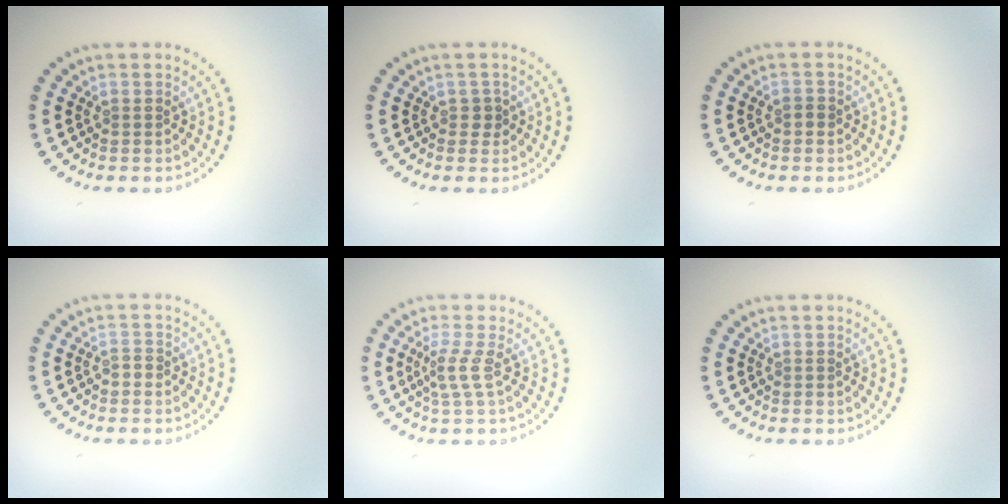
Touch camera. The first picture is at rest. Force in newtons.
{"total": 0.9, "press": 0.8, "slide": 0.5}
{"total": 0.8, "press": 0.7, "slide": 0.2}
{"total": 0.8, "press": 0.8, "slide": 0.3}
{"total": 2.0, "press": 1.4, "slide": 1.5}
{"total": 0.0}